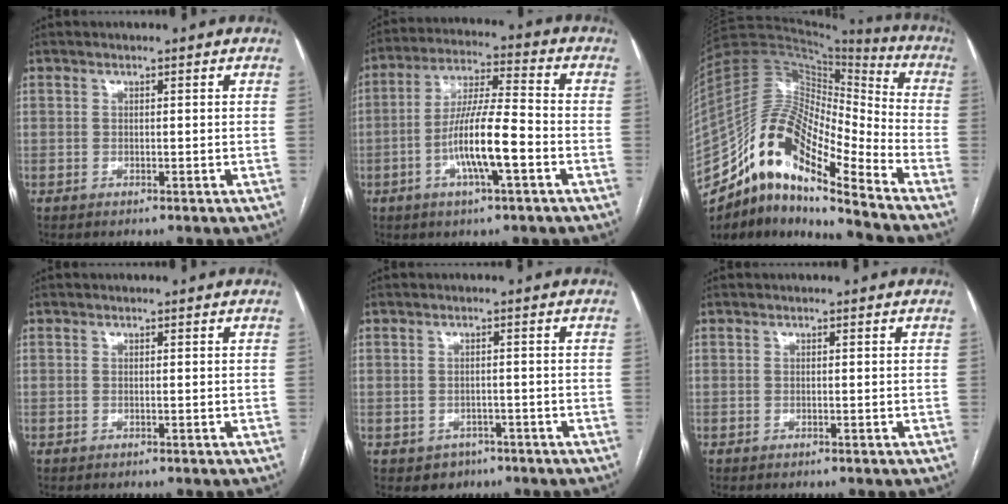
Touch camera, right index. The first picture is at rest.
{"total": 11.4, "force": [-3.6, 1.3, 10.7], "torque": [-0.202, 0.004, -0.066]}
{"total": 19.2, "force": [-13.0, 4.5, 13.3], "torque": [-0.250, 0.034, -0.232]}
{"total": 0.0}
{"total": 3.2, "force": [-1.6, 2.7, 0.4], "torque": [-0.003, 0.009, -0.014]}
{"total": 0.0}